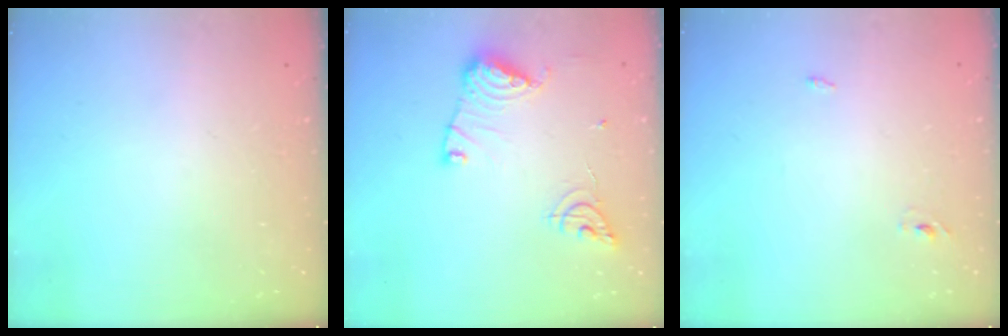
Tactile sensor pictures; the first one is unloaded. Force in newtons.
{"total": 13.4, "press": 13.3, "slide": 1.4}
{"total": 2.3, "press": 2.1, "slide": 1.0}